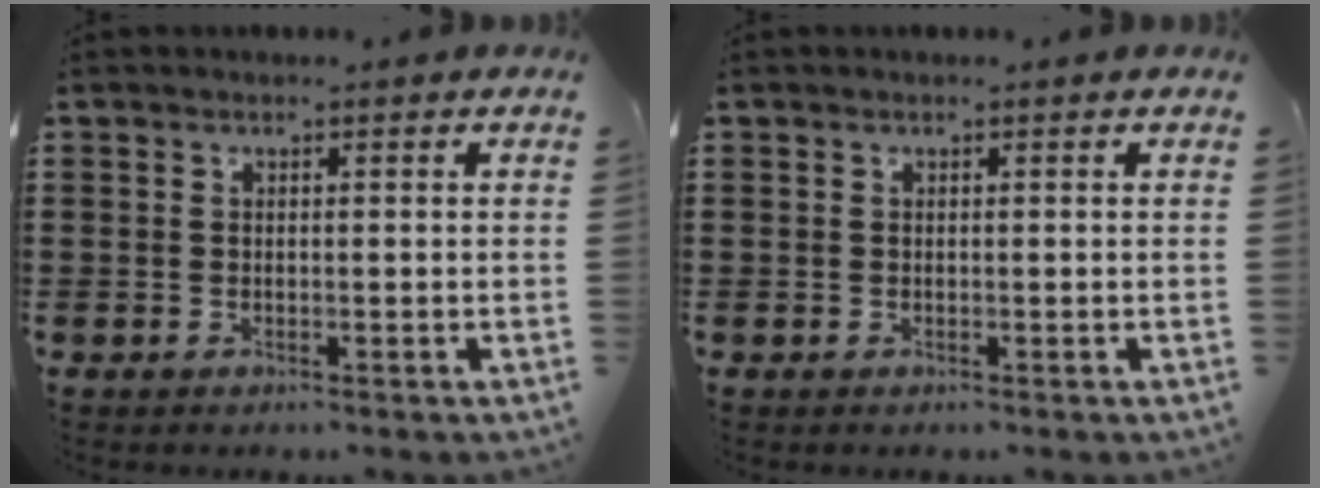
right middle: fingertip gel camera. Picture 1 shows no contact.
{"total": 0.0}